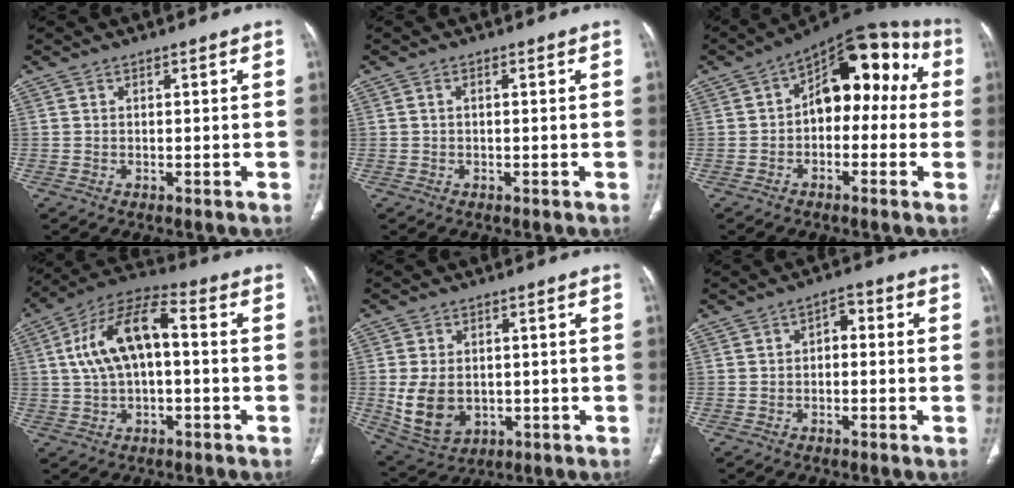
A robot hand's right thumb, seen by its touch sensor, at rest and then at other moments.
{"total": 0.7, "force": [0.0, 0.4, 0.5], "torque": [-0.012, 0.001, -0.001]}
{"total": 15.3, "force": [1.2, 9.2, 12.2], "torque": [-0.118, 0.055, 0.002]}
{"total": 13.7, "force": [1.2, 6.7, 11.9], "torque": [-0.224, 0.042, 0.015]}
{"total": 10.1, "force": [-0.9, 7.4, 6.8], "torque": [-0.117, -0.001, 0.008]}
{"total": 3.2, "force": [-0.3, 2.0, 2.4], "torque": [-0.026, 0.021, -0.015]}